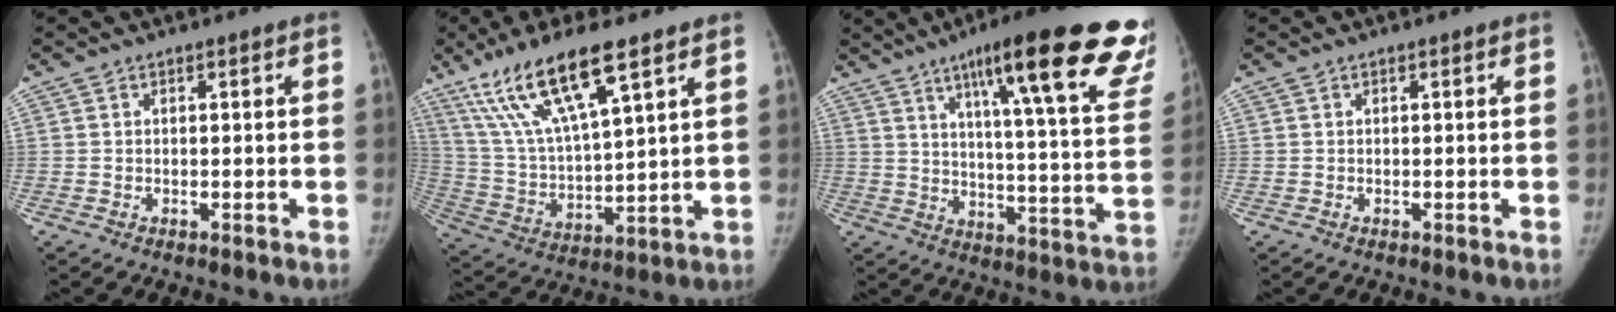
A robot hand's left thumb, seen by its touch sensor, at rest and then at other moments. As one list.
[{"total": 17.4, "force": [10.5, 3.8, 13.3], "torque": [-0.260, -0.033, 0.211]}, {"total": 28.8, "force": [17.8, 4.7, 22.1], "torque": [-0.262, -0.060, 0.240]}, {"total": 0.0}]